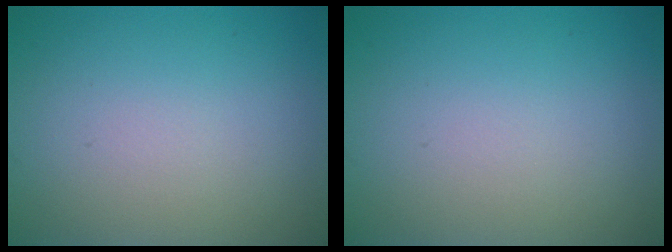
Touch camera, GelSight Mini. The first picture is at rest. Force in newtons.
{"total": 0.0}